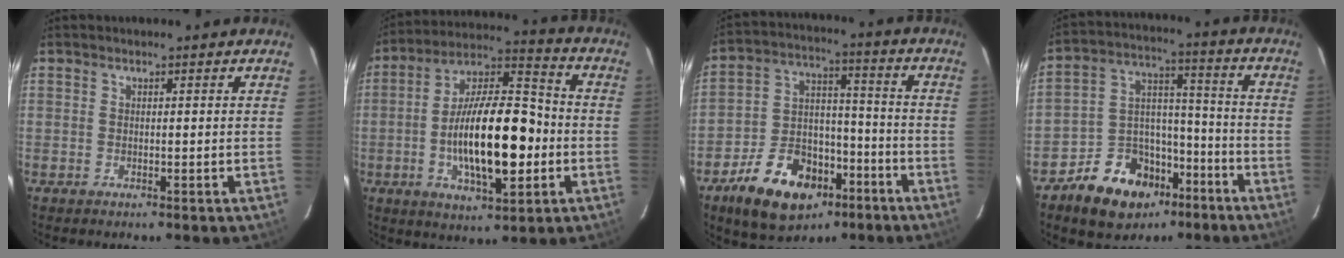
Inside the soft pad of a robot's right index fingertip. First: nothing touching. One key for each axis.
{"total": 18.6, "fx": -3.3, "fy": 7.0, "fz": 16.9, "tx": -0.302, "ty": 0.011, "tz": -0.054}
{"total": 17.9, "fx": -10.3, "fy": 10.7, "fz": 9.9, "tx": -0.202, "ty": 0.022, "tz": -0.159}
{"total": 14.6, "fx": -9.2, "fy": 9.7, "fz": 5.9, "tx": -0.121, "ty": 0.047, "tz": -0.133}